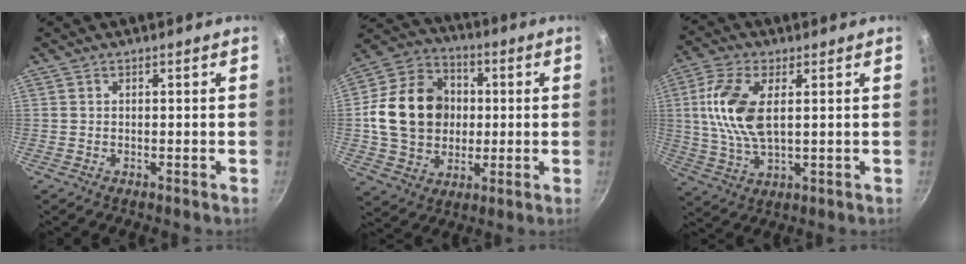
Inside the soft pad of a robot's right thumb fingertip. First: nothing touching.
{"total": 18.5, "force": [0.8, 15.2, 10.6], "torque": [-0.157, 0.023, 0.013]}
{"total": 11.9, "force": [2.2, 5.7, 10.1], "torque": [-0.208, 0.002, 0.043]}